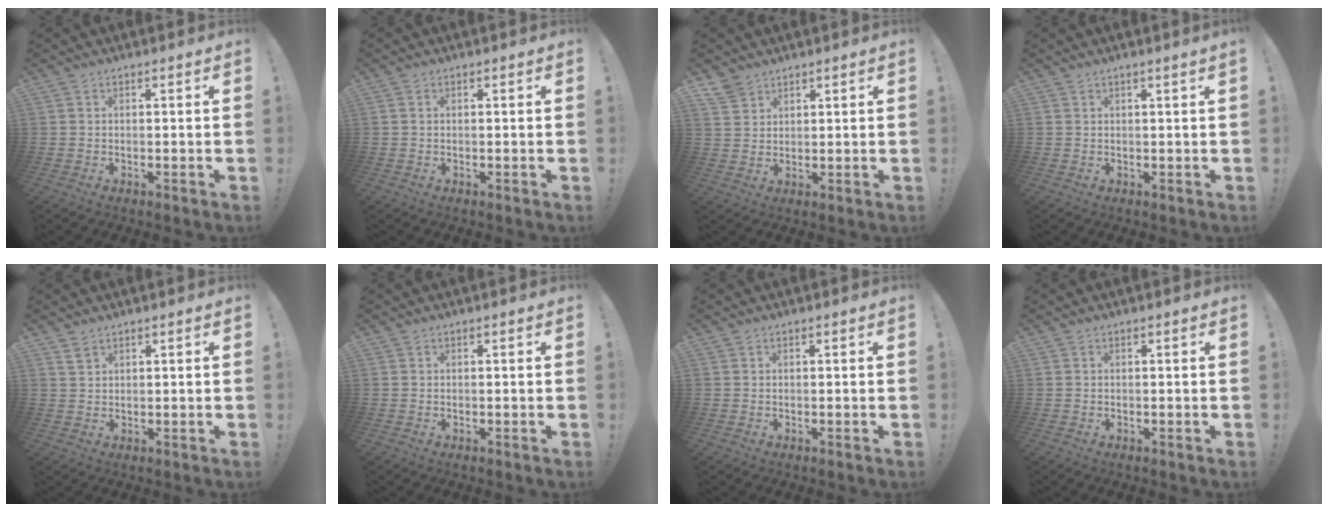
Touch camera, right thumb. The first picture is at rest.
{"total": 0.6, "force": [0.2, 0.4, 0.4], "torque": [-0.011, 0.003, 0.003]}
{"total": 4.5, "force": [3.7, 2.3, 1.0], "torque": [-0.009, -0.025, 0.070]}
{"total": 1.3, "force": [0.6, -0.4, 1.1], "torque": [-0.019, -0.001, 0.008]}
{"total": 2.2, "force": [1.7, 1.1, 0.9], "torque": [-0.009, -0.010, 0.030]}
{"total": 0.0}
{"total": 0.0}
{"total": 0.0}